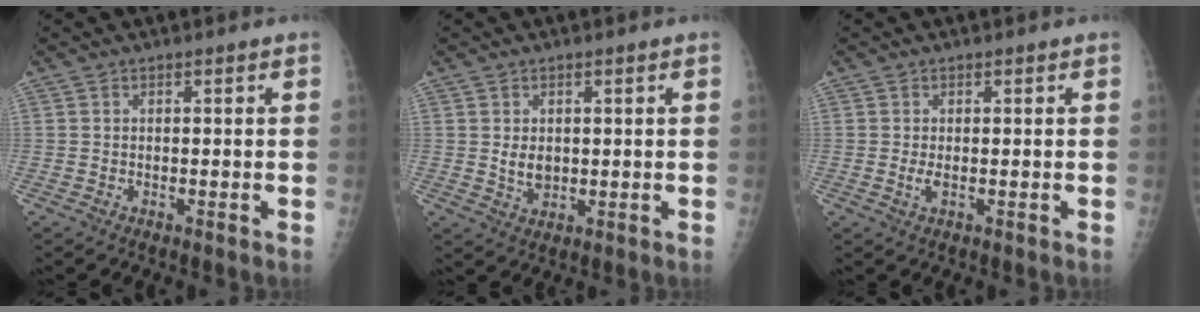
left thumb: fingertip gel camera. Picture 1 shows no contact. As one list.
[{"total": 3.5, "force": [0.5, 2.4, 2.4], "torque": [-0.031, -0.008, 0.016]}, {"total": 1.9, "force": [0.1, 0.7, 1.8], "torque": [-0.036, -0.002, 0.004]}]